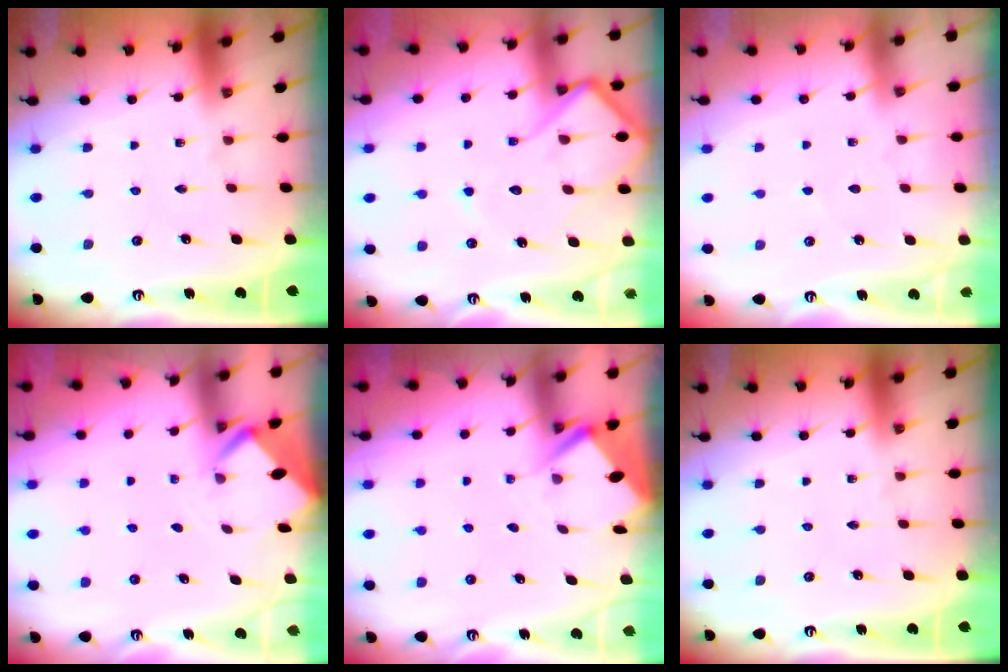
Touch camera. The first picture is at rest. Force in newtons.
{"total": 12.0, "press": 11.9, "slide": 1.2}
{"total": 2.7, "press": 2.6, "slide": 0.3}
{"total": 2.0, "press": 2.0, "slide": 0.2}
{"total": 2.8, "press": 2.8, "slide": 0.4}
{"total": 0.0}